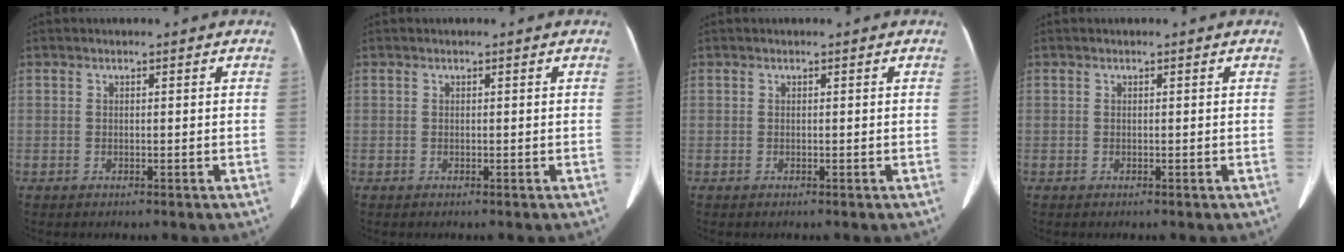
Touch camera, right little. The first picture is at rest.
{"total": 0.0}
{"total": 0.0}
{"total": 0.0}